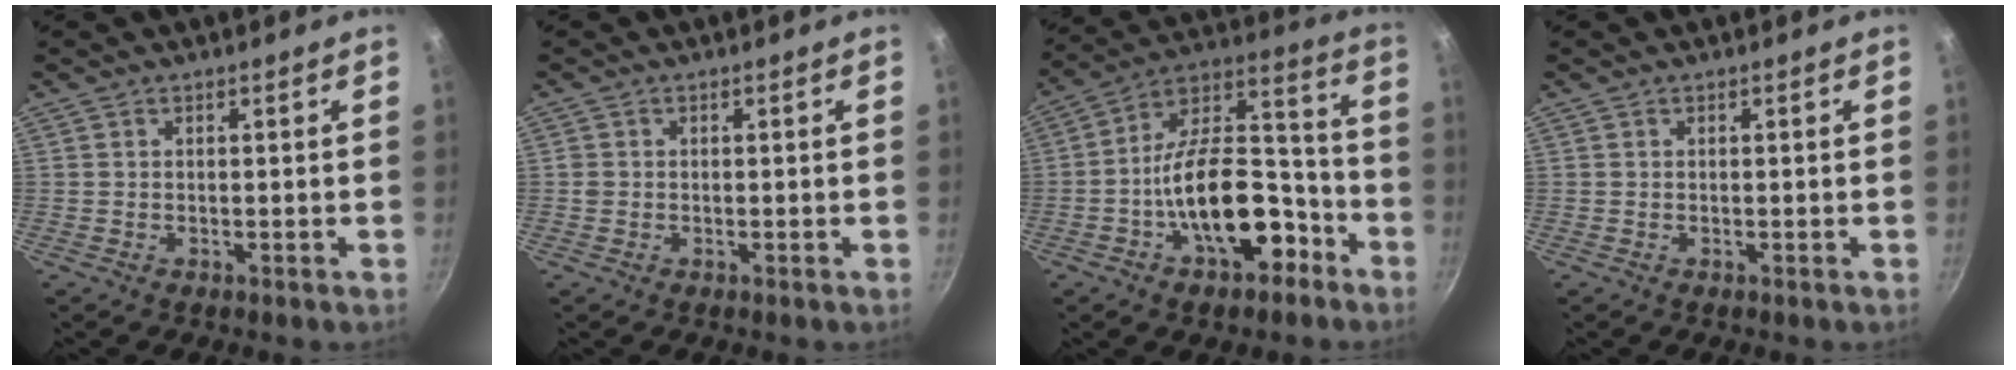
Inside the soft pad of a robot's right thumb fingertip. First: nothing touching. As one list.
[{"total": 1.2, "force": [-0.1, 1.1, 0.4], "torque": [-0.004, 0.005, -0.003]}, {"total": 19.4, "force": [-7.6, 10.2, 14.6], "torque": [-0.190, 0.083, -0.119]}, {"total": 0.0}]